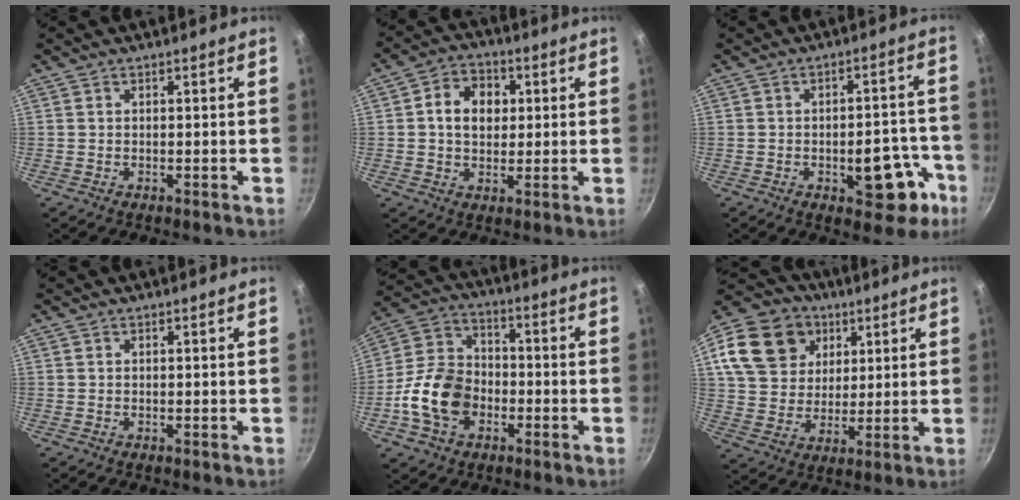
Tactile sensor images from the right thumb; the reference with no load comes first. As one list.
[{"total": 8.6, "force": [1.4, 6.7, 5.1], "torque": [-0.060, 0.007, 0.012]}, {"total": 11.7, "force": [-4.8, 5.9, 8.8], "torque": [-0.054, 0.042, -0.056]}, {"total": 0.0}, {"total": 14.2, "force": [-4.3, 10.3, 8.7], "torque": [-0.141, 0.034, -0.093]}, {"total": 20.0, "force": [8.3, 15.6, 9.2], "torque": [-0.172, 0.008, 0.153]}]